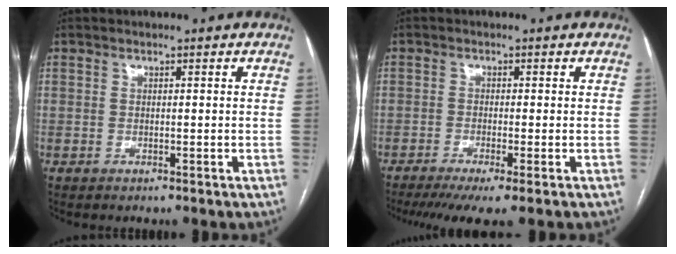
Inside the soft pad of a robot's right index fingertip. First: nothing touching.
{"total": 6.2, "force": [-4.1, 0.3, 4.6], "torque": [-0.072, -0.013, -0.069]}